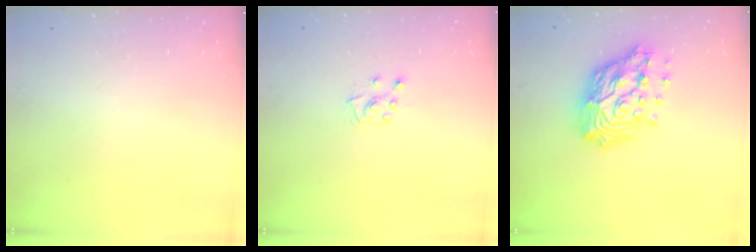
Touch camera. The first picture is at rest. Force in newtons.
{"total": 5.4, "press": 5.4, "slide": 0.6}
{"total": 19.3, "press": 19.2, "slide": 2.1}